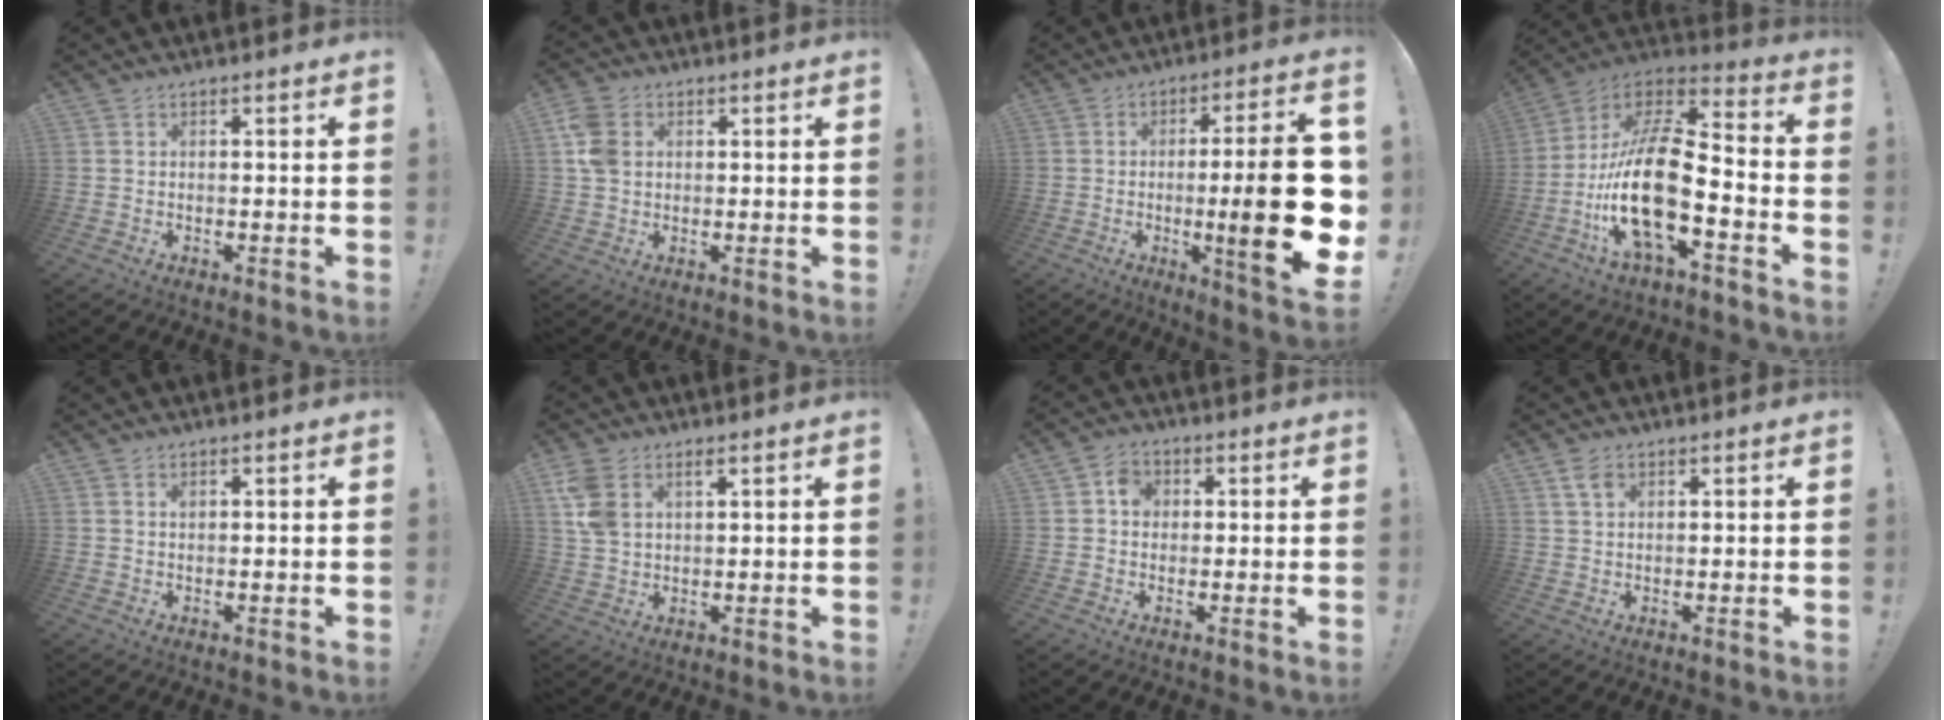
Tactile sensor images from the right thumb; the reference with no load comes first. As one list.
[{"total": 7.7, "force": [1.8, 5.8, 4.8], "torque": [-0.105, 0.010, 0.038]}, {"total": 22.6, "force": [-1.9, 3.2, 22.3], "torque": [-0.330, -0.014, -0.023]}, {"total": 21.4, "force": [-6.2, 7.8, 18.9], "torque": [-0.398, 0.025, -0.105]}, {"total": 0.5, "force": [0.3, 0.4, 0.2], "torque": [-0.001, -0.001, 0.006]}, {"total": 7.0, "force": [3.4, 4.2, 4.4], "torque": [-0.092, -0.010, 0.063]}, {"total": 4.8, "force": [0.7, 4.1, 2.4], "torque": [-0.032, 0.006, 0.011]}, {"total": 3.4, "force": [1.8, 2.1, 2.0], "torque": [-0.031, -0.002, 0.034]}]